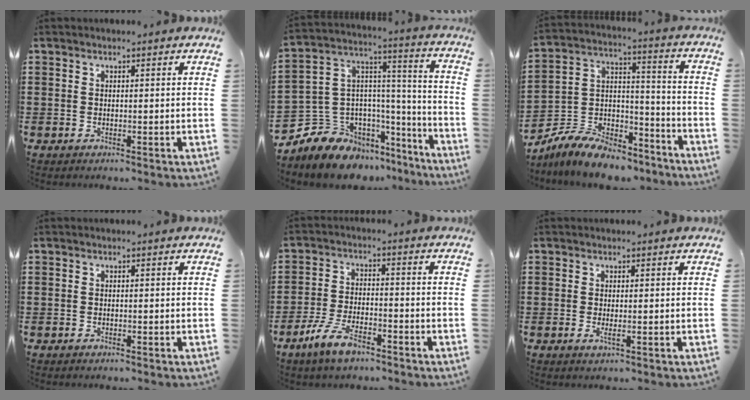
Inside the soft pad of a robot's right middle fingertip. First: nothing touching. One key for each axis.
{"total": 9.4, "fx": -7.4, "fy": 5.7, "fz": 0.3, "tx": -0.047, "ty": -0.006, "tz": -0.144}
{"total": 8.3, "fx": -7.4, "fy": 3.2, "fz": 2.0, "tx": -0.048, "ty": 0.017, "tz": -0.146}
{"total": 0.5, "fx": -0.5, "fy": 0.1, "fz": 0.1, "tx": -0.004, "ty": 0.000, "tz": -0.010}
{"total": 7.1, "fx": -4.8, "fy": 2.4, "fz": 4.5, "tx": -0.105, "ty": 0.000, "tz": -0.094}
{"total": 1.3, "fx": -0.3, "fy": 0.4, "fz": 1.2, "tx": -0.024, "ty": 0.001, "tz": -0.006}